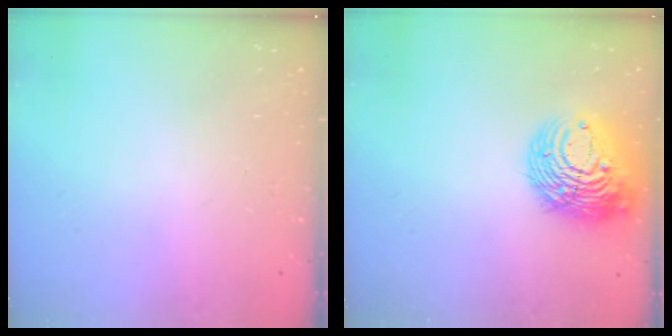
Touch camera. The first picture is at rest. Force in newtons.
{"total": 14.9, "press": 14.7, "slide": 1.8}